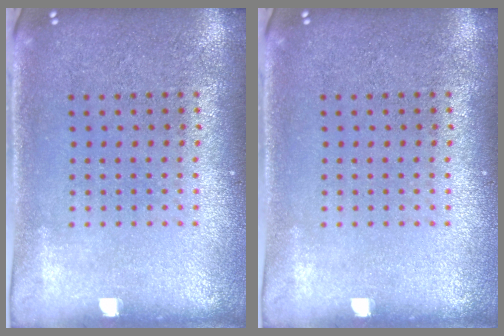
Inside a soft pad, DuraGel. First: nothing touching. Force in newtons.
{"total": 0.0}